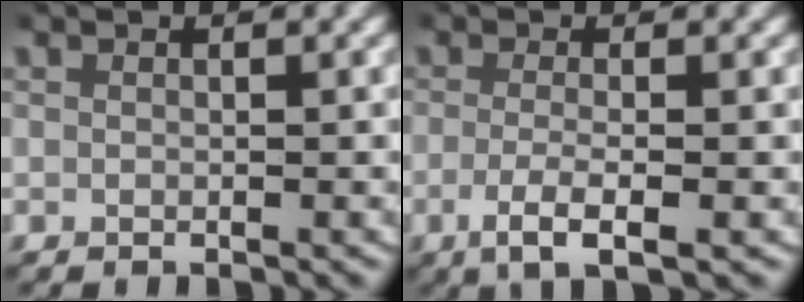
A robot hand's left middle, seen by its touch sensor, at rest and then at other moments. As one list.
[{"total": 3.5, "force": [-1.4, 0.7, 3.1], "torque": [-0.068, -0.014, -0.019]}]